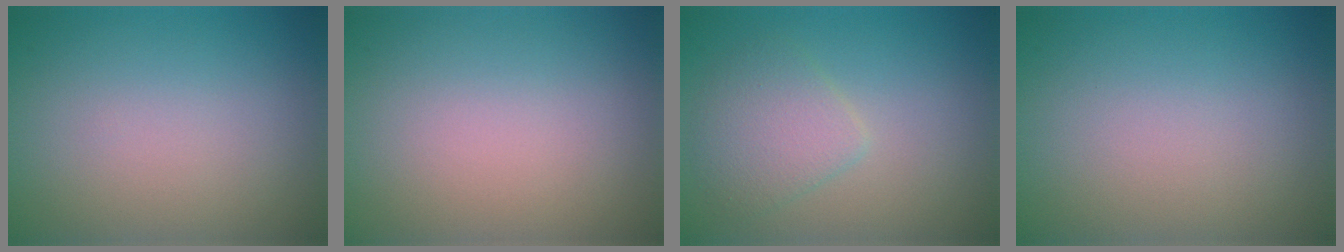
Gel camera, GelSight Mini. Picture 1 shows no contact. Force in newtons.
{"total": 0.0}
{"total": 3.0, "press": 3.0, "slide": 0.1}
{"total": 0.0}